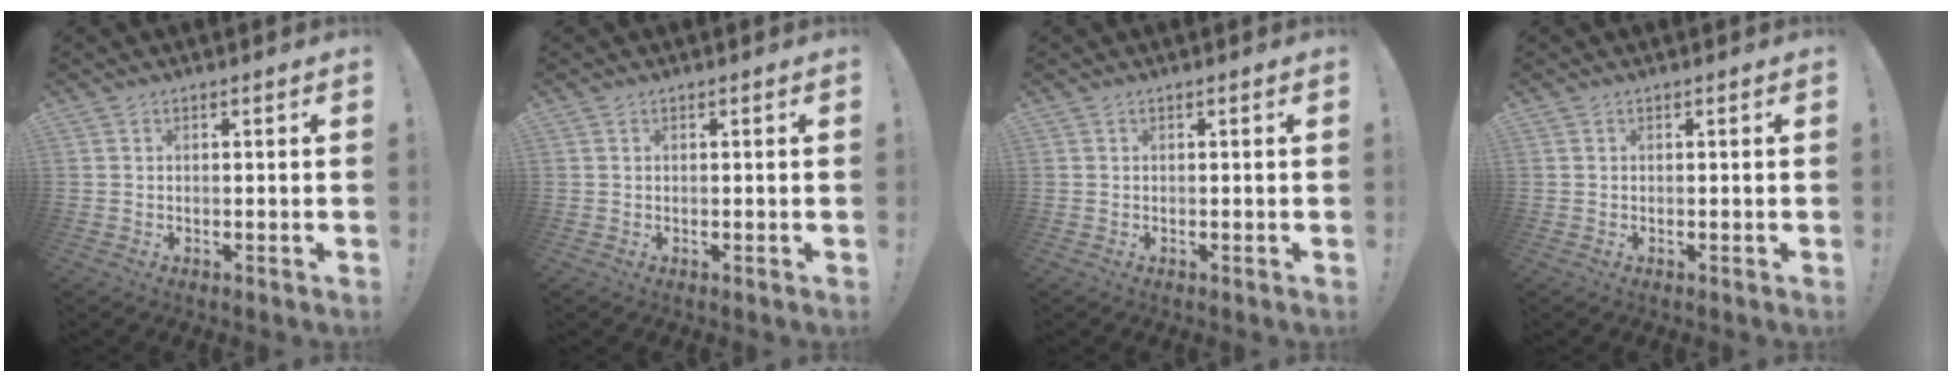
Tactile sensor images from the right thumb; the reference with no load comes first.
{"total": 0.0}
{"total": 0.0}
{"total": 0.0}